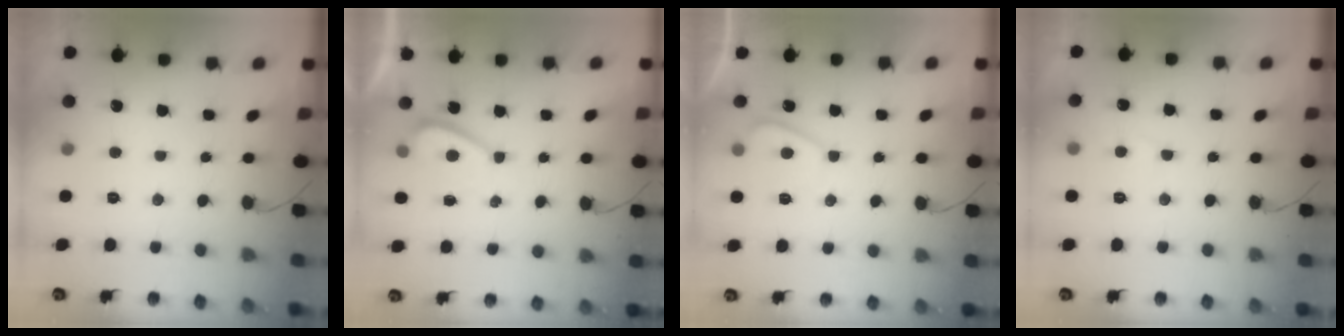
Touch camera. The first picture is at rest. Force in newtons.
{"total": 2.0, "press": 1.9, "slide": 0.6}
{"total": 2.5, "press": 2.3, "slide": 0.8}
{"total": 2.5, "press": 2.4, "slide": 0.4}